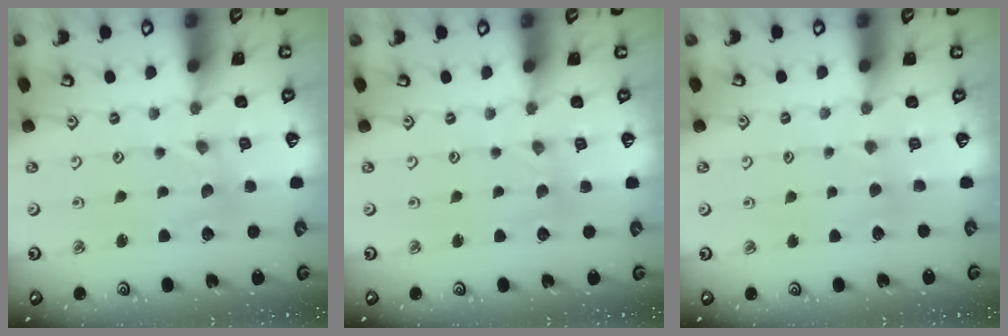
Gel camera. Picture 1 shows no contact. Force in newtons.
{"total": 1.4, "press": 1.4, "slide": 0.2}
{"total": 2.3, "press": 2.3, "slide": 0.3}